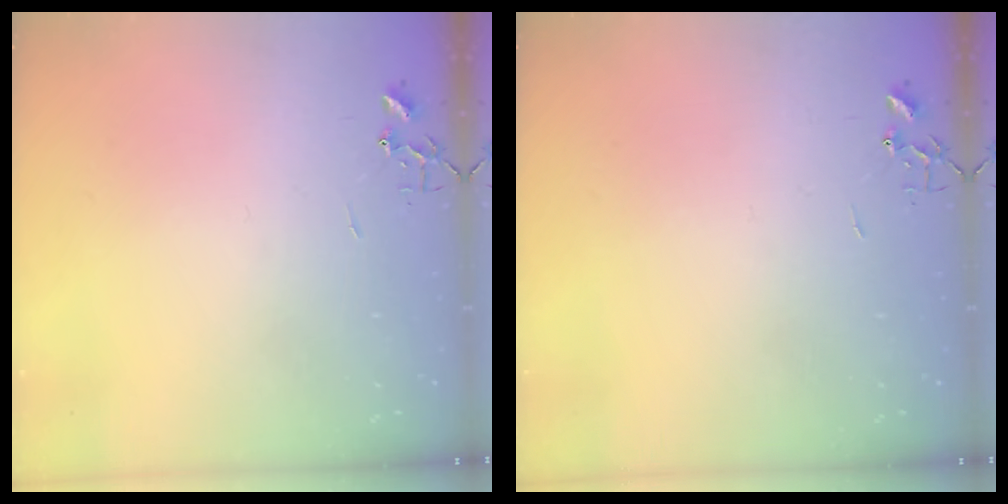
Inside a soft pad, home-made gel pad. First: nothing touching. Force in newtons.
{"total": 0.0}